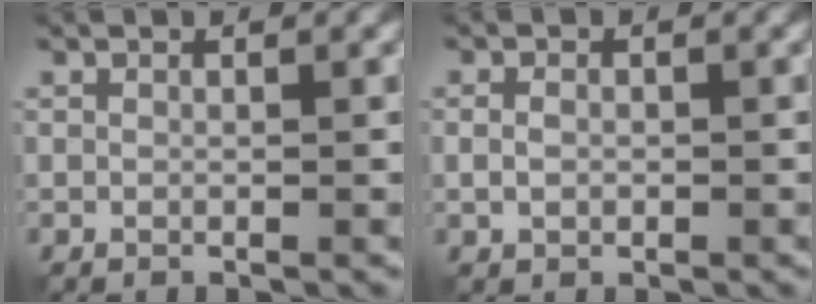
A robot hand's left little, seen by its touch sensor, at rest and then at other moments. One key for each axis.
{"total": 1.5, "fx": -0.4, "fy": 1.1, "fz": 0.9, "tx": -0.018, "ty": -0.001, "tz": -0.007}